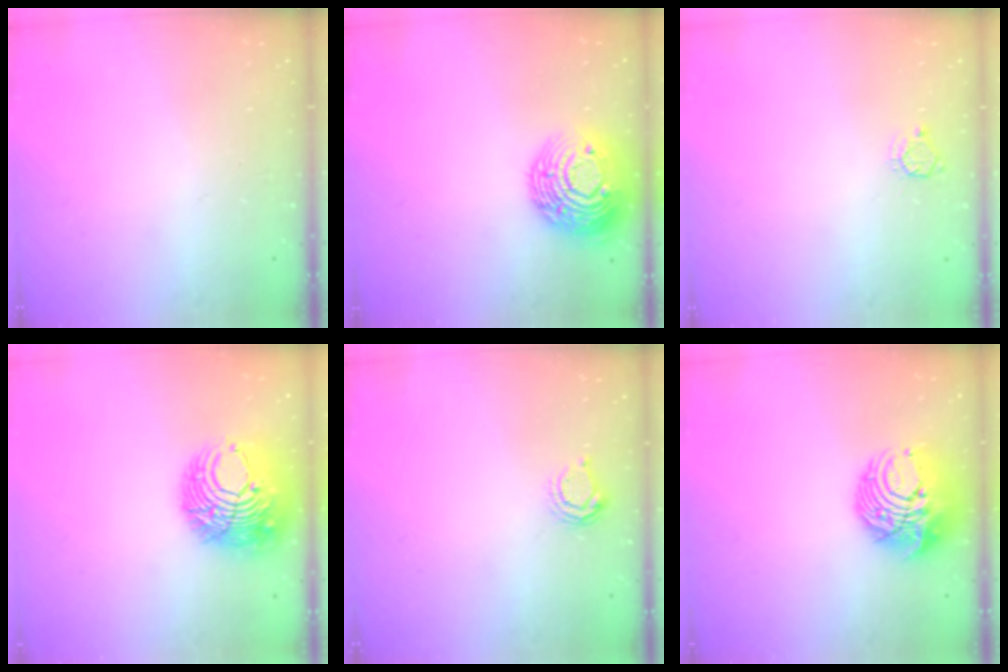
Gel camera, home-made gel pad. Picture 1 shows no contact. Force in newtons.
{"total": 17.8, "press": 17.8, "slide": 1.2}
{"total": 4.2, "press": 4.2, "slide": 0.4}
{"total": 13.5, "press": 13.4, "slide": 1.5}
{"total": 4.7, "press": 4.7, "slide": 0.5}
{"total": 12.1, "press": 12.0, "slide": 1.0}